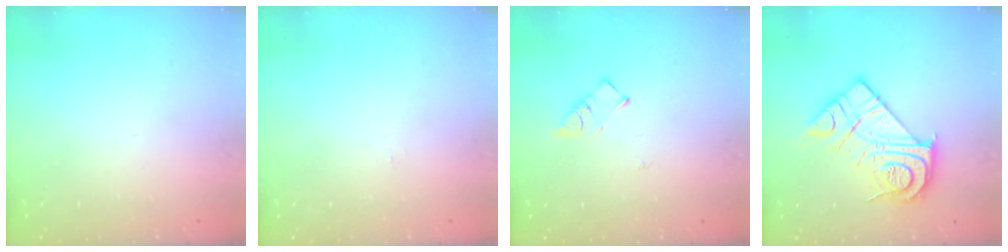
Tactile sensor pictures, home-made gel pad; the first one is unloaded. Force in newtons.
{"total": 2.2, "press": 2.2, "slide": 0.3}
{"total": 3.7, "press": 3.7, "slide": 0.4}
{"total": 18.1, "press": 18.0, "slide": 1.5}